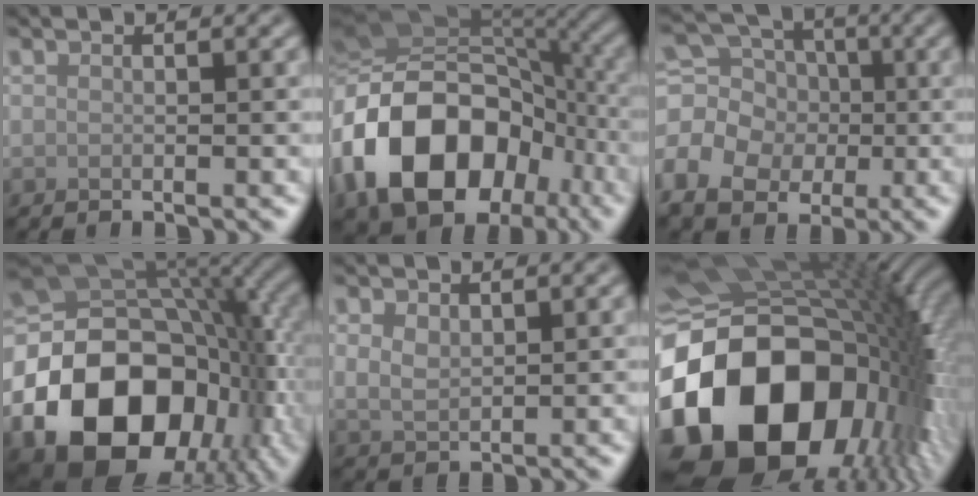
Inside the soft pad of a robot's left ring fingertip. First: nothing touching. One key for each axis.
{"total": 17.0, "fx": -5.3, "fy": 12.2, "fz": 10.6, "tx": -0.214, "ty": -0.010, "tz": -0.094}
{"total": 9.4, "fx": -2.0, "fy": 7.9, "fz": 4.7, "tx": -0.100, "ty": -0.009, "tz": -0.050}
{"total": 19.6, "fx": -6.4, "fy": 14.4, "fz": 11.7, "tx": -0.210, "ty": -0.030, "tz": -0.093}
{"total": 2.1, "fx": 0.9, "fy": 1.4, "fz": 1.4, "tx": -0.032, "ty": -0.003, "tz": 0.021}
{"total": 21.6, "fx": -6.0, "fy": 14.8, "fz": 14.5, "tx": -0.301, "ty": -0.033, "tz": -0.097}